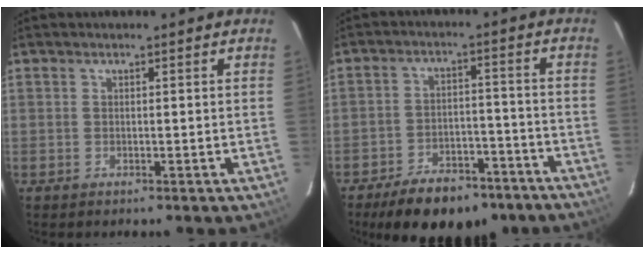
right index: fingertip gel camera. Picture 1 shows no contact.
{"total": 15.8, "force": [-11.9, 7.2, 7.3], "torque": [-0.147, 0.009, -0.157]}